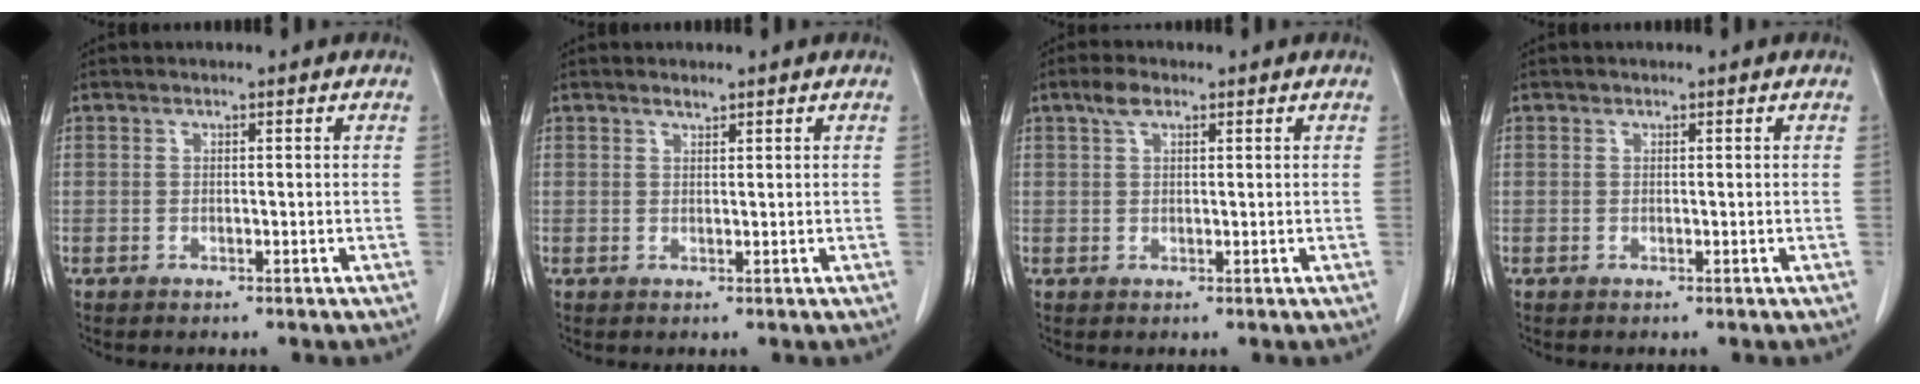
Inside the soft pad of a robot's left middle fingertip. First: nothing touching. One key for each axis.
{"total": 0.8, "fx": 0.7, "fy": 0.1, "fz": 0.3, "tx": -0.012, "ty": -0.003, "tz": 0.014}
{"total": 2.5, "fx": 1.5, "fy": 1.0, "fz": 1.6, "tx": -0.038, "ty": 0.009, "tz": 0.031}
{"total": 0.0}